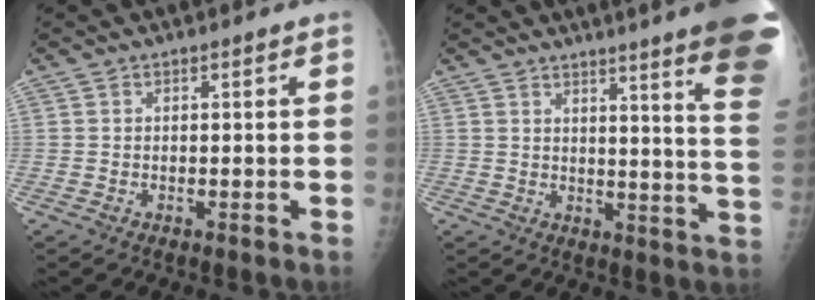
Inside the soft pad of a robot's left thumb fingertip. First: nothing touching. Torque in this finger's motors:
{"motor_torque": [3.34, 1.66, 1.58, -1.11, 0.33]}